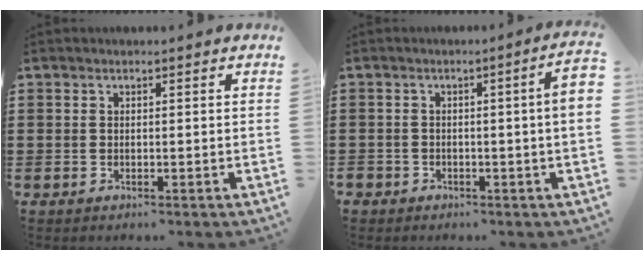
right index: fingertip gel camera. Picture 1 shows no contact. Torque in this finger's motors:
{"motor_torque": [1.74, 0.40, 0.74, 0.13]}